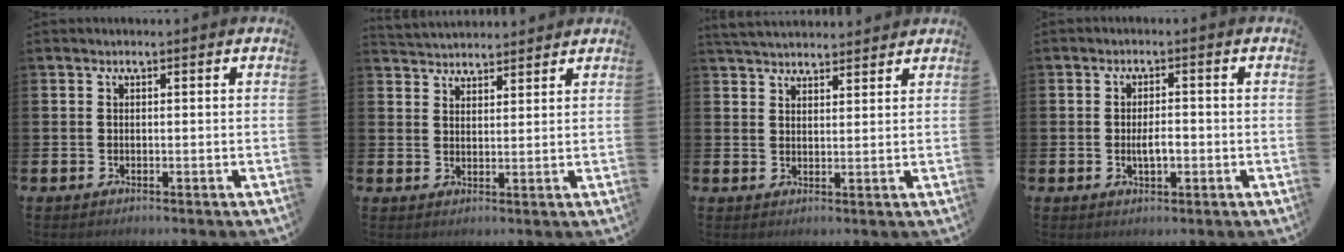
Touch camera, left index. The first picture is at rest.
{"total": 3.3, "force": [3.2, 0.5, -0.4], "torque": [-0.003, -0.015, 0.060]}
{"total": 3.9, "force": [3.8, 0.7, 0.4], "torque": [-0.018, -0.016, 0.071]}
{"total": 2.6, "force": [-0.5, 1.0, 2.3], "torque": [-0.035, -0.003, -0.012]}